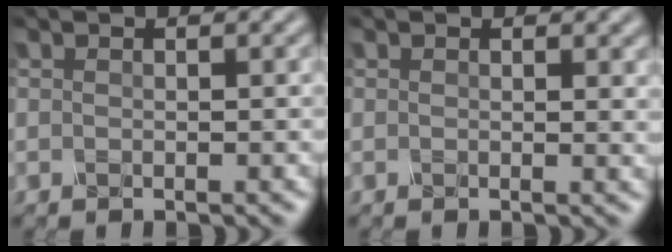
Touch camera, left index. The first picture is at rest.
{"total": 0.7, "force": [0.5, 0.3, 0.5], "torque": [-0.002, -0.001, 0.006]}